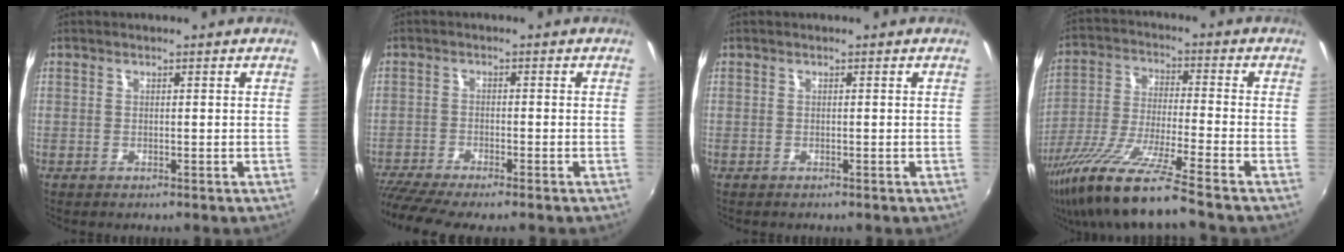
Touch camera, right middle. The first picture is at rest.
{"total": 8.0, "force": [-7.0, 0.2, 3.8], "torque": [-0.101, -0.035, -0.120]}
{"total": 0.0}
{"total": 15.2, "force": [-11.7, -0.6, 9.7], "torque": [-0.193, -0.037, -0.217]}